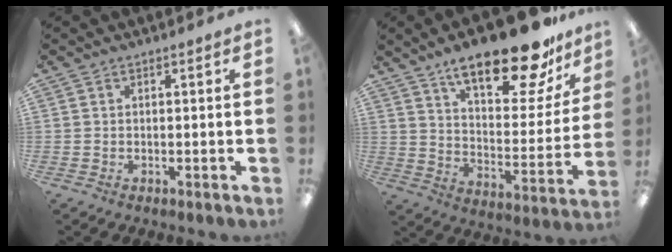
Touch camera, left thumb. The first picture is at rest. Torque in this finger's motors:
{"motor_torque": [0.56, 0.61, 1.41, -1.36, 0.12]}